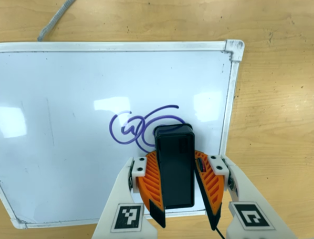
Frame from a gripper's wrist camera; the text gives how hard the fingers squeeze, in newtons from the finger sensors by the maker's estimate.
{"total": 14.9, "left": 15.3, "right": 14.6}